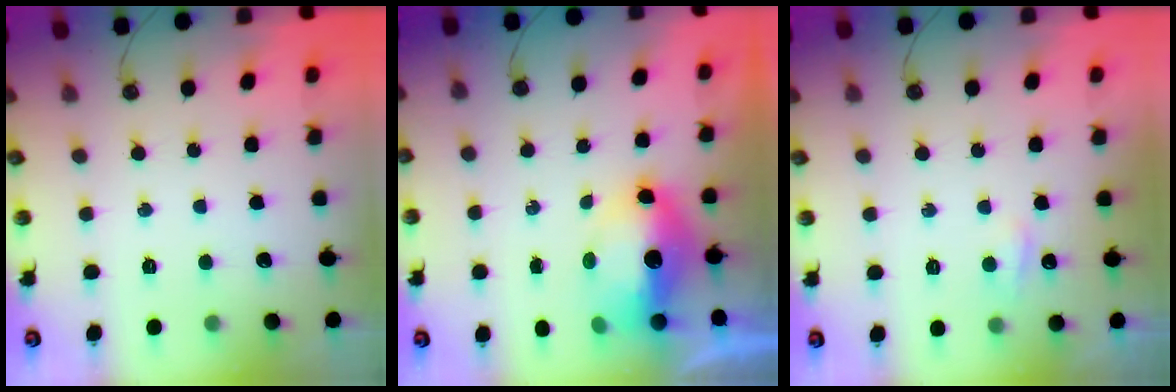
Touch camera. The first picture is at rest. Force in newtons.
{"total": 8.0, "press": 8.0, "slide": 0.9}
{"total": 3.3, "press": 3.2, "slide": 0.6}